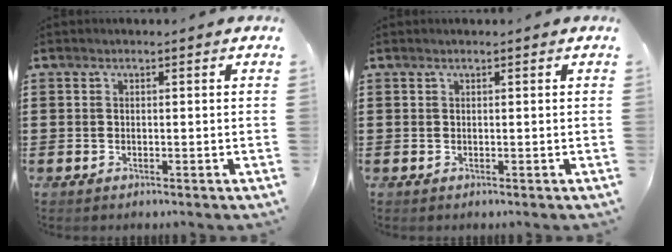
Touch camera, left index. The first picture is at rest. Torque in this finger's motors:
{"motor_torque": [0.02, 0.18, 0.01, -0.01]}